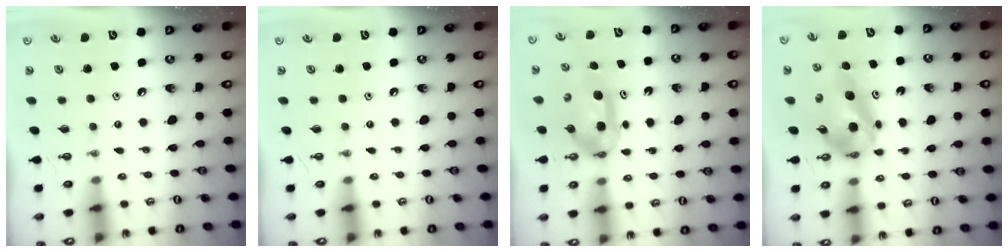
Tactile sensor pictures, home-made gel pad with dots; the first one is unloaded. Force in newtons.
{"total": 0.0}
{"total": 8.7, "press": 5.2, "slide": 6.9}
{"total": 6.5, "press": 6.4, "slide": 0.8}